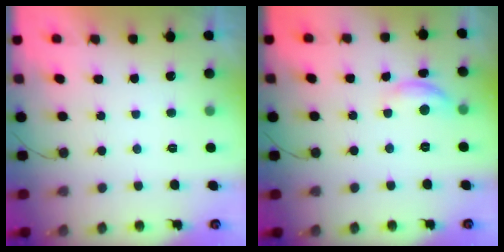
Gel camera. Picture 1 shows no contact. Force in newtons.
{"total": 8.6, "press": 8.5, "slide": 0.5}